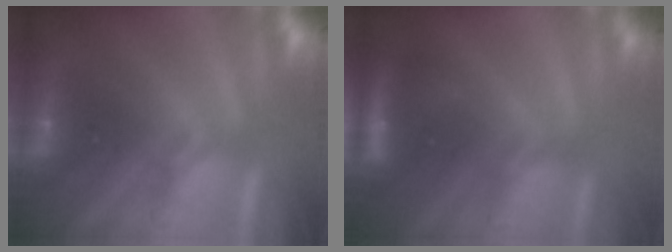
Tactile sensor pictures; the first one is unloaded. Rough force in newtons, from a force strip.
{"total": 2.9}